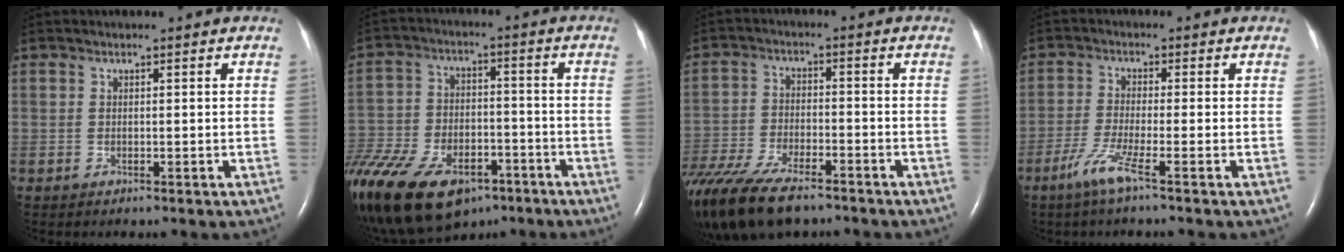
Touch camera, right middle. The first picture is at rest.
{"total": 23.8, "force": [-15.2, 12.2, 13.8], "torque": [-0.332, -0.022, -0.254]}
{"total": 17.1, "force": [-12.9, 5.5, 9.8], "torque": [-0.227, -0.036, -0.224]}
{"total": 4.7, "force": [-2.9, -0.5, 3.6], "torque": [-0.080, -0.013, -0.066]}